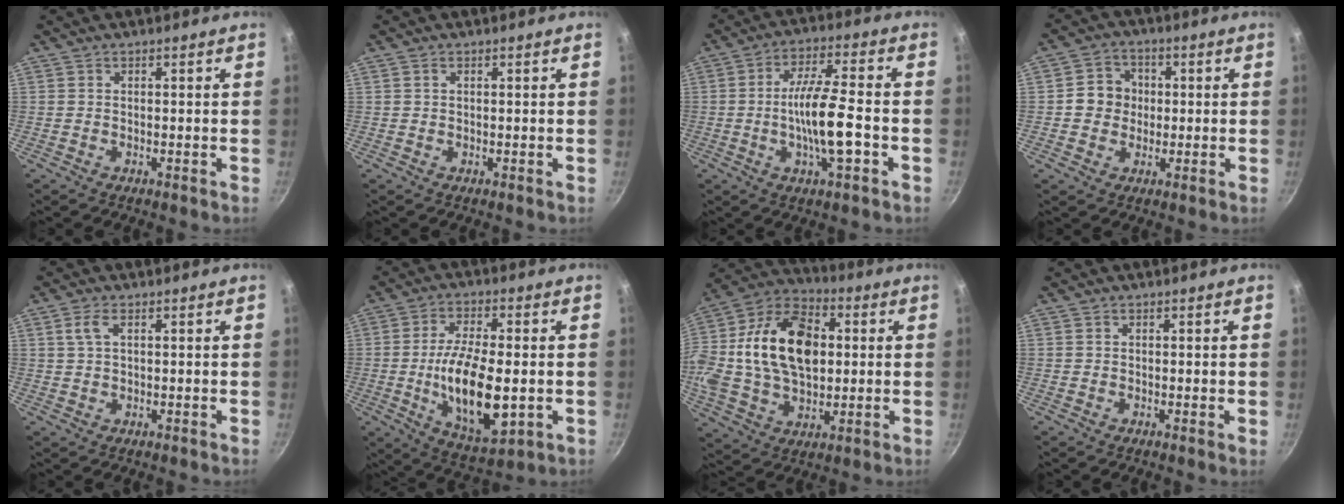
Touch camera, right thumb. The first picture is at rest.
{"total": 0.6, "force": [0.2, 0.4, 0.4], "torque": [-0.007, 0.003, 0.004]}
{"total": 11.8, "force": [-2.7, 3.0, 11.1], "torque": [-0.193, 0.021, -0.055]}
{"total": 6.3, "force": [0.1, 5.8, 2.5], "torque": [-0.008, 0.009, -0.010]}
{"total": 2.8, "force": [0.9, 1.2, 2.3], "torque": [-0.047, 0.006, 0.019]}
{"total": 16.5, "force": [-2.1, 6.9, 14.9], "torque": [-0.261, -0.001, -0.031]}
{"total": 25.0, "force": [2.8, 16.4, 18.7], "torque": [-0.341, 0.031, 0.037]}
{"total": 0.7, "force": [-0.1, -0.1, 0.7], "torque": [-0.009, -0.002, -0.004]}